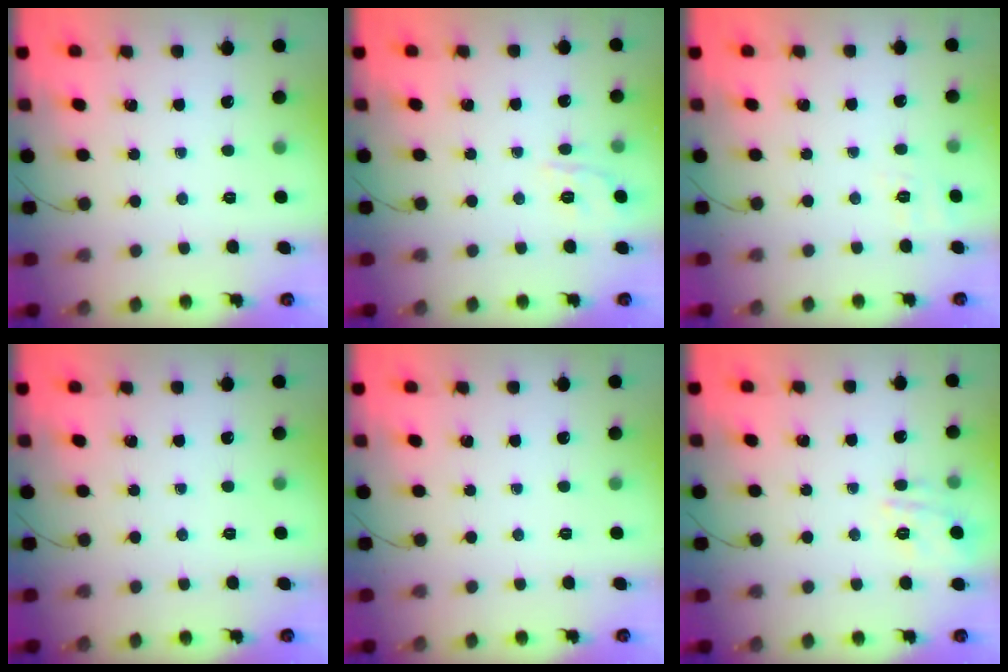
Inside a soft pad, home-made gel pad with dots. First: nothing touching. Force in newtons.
{"total": 6.9, "press": 6.9, "slide": 1.1}
{"total": 7.3, "press": 6.9, "slide": 2.3}
{"total": 0.0}
{"total": 0.0}
{"total": 3.6, "press": 3.5, "slide": 1.0}